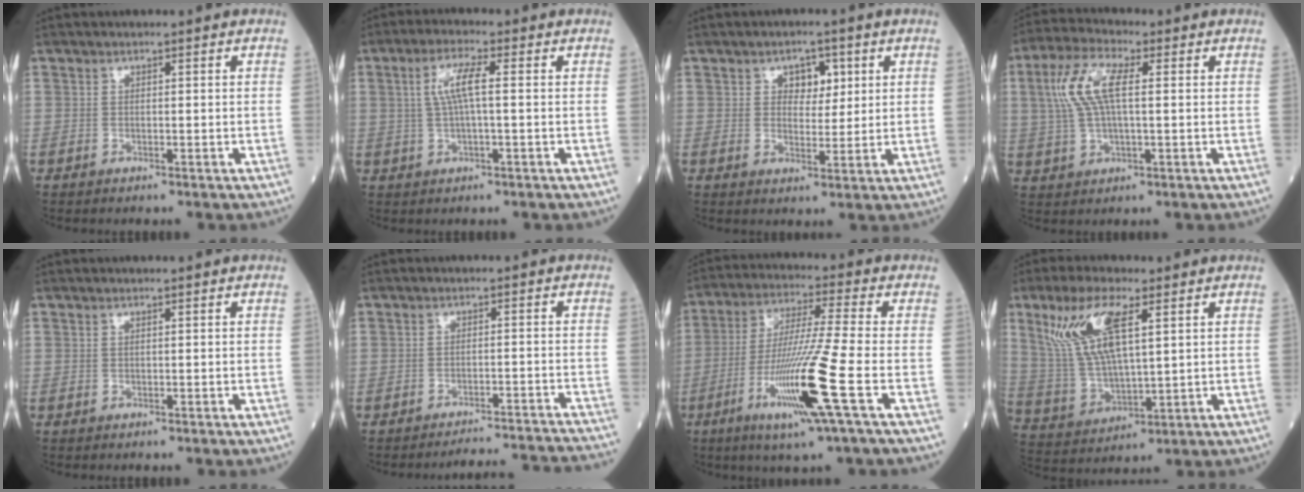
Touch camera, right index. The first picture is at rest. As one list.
[{"total": 5.1, "force": [0.9, 0.5, 5.0], "torque": [-0.106, 0.011, 0.020]}, {"total": 4.1, "force": [1.7, 2.6, 2.7], "torque": [-0.033, 0.007, 0.028]}, {"total": 8.6, "force": [1.9, 2.7, 7.9], "torque": [-0.184, 0.021, 0.039]}, {"total": 0.0}, {"total": 12.0, "force": [-11.9, -1.1, 1.5], "torque": [0.002, 0.001, -0.140]}, {"total": 14.2, "force": [-5.0, -1.7, 13.2], "torque": [-0.264, -0.026, -0.095]}, {"total": 12.5, "force": [5.5, 3.3, 10.8], "torque": [-0.245, 0.011, 0.116]}]